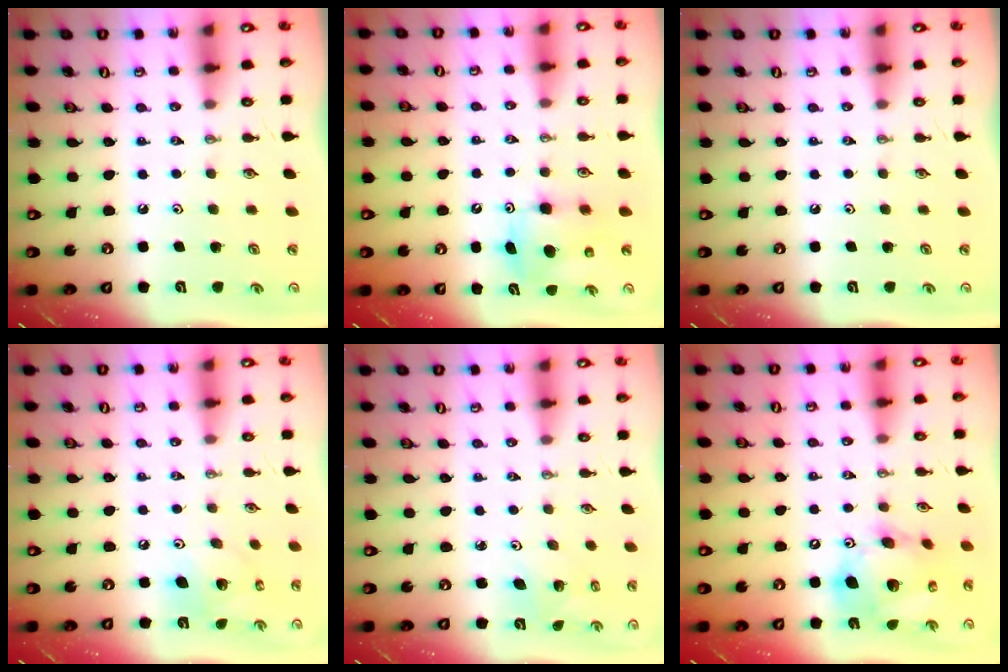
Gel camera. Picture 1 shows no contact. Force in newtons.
{"total": 9.2, "press": 9.2, "slide": 0.3}
{"total": 0.0}
{"total": 10.6, "press": 10.5, "slide": 1.0}
{"total": 2.7, "press": 2.7, "slide": 0.3}
{"total": 17.3, "press": 17.1, "slide": 2.6}